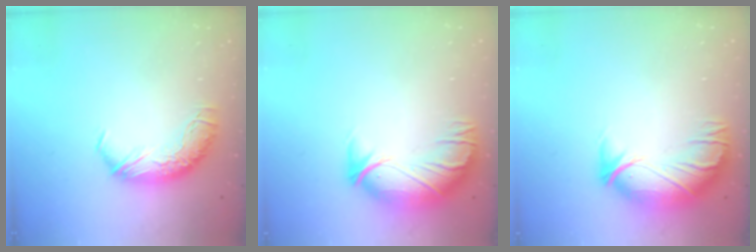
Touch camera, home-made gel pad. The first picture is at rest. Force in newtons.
{"total": 2.9, "press": 0.3, "slide": 2.9}
{"total": 2.9, "press": 0.3, "slide": 2.9}